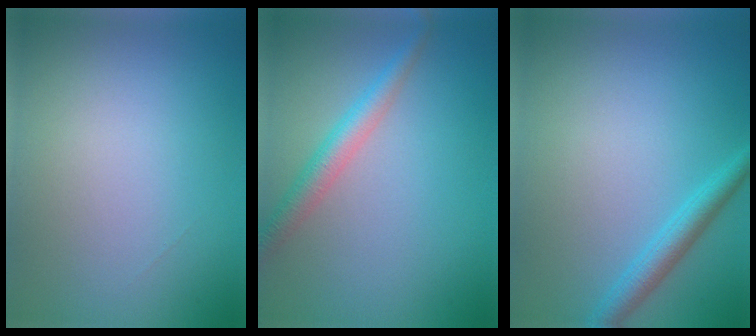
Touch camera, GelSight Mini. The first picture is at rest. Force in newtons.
{"total": 2.9, "press": 2.9, "slide": 0.1}
{"total": 2.4, "press": 2.4, "slide": 0.2}